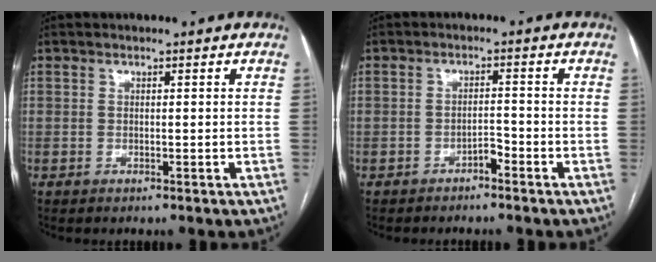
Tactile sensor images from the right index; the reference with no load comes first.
{"total": 1.9, "force": [-1.5, 0.6, 1.1], "torque": [-0.013, 0.004, -0.025]}